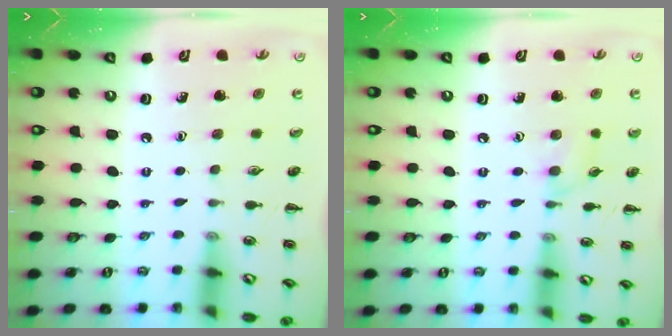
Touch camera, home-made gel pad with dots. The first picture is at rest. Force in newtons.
{"total": 6.9, "press": 6.5, "slide": 2.3}